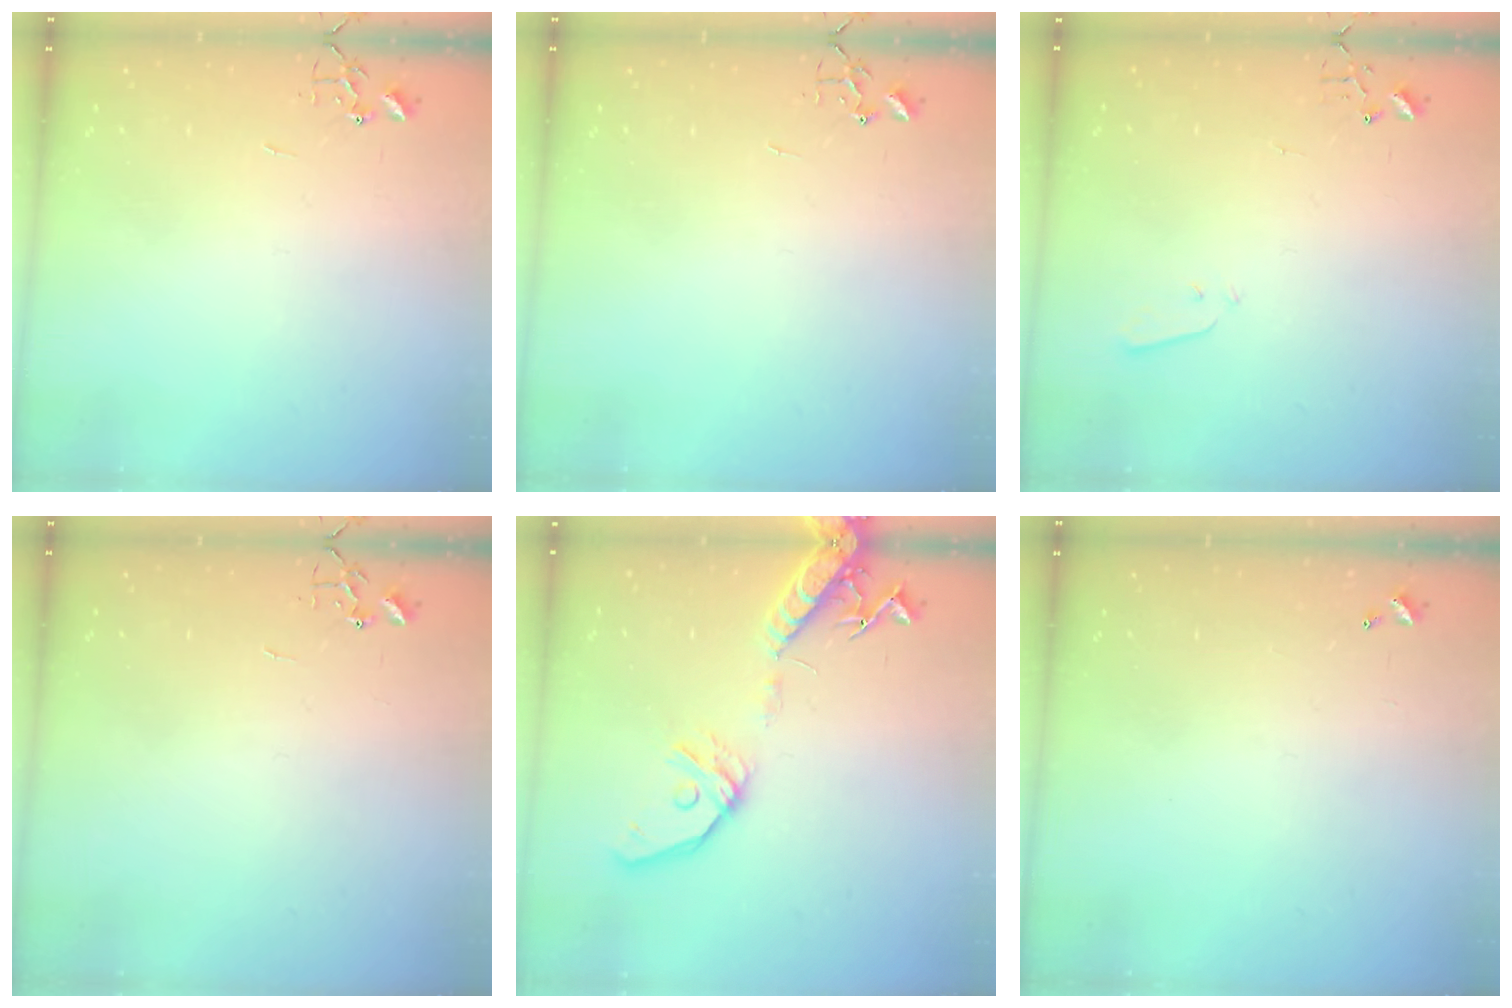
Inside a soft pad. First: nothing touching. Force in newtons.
{"total": 0.0}
{"total": 3.2, "press": 3.1, "slide": 0.8}
{"total": 0.0}
{"total": 15.4, "press": 15.2, "slide": 2.8}
{"total": 0.0}